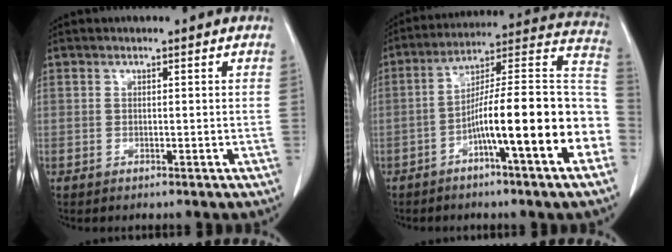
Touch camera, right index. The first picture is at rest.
{"total": 19.0, "force": [-6.1, 1.2, 17.9], "torque": [-0.216, 0.033, -0.094]}